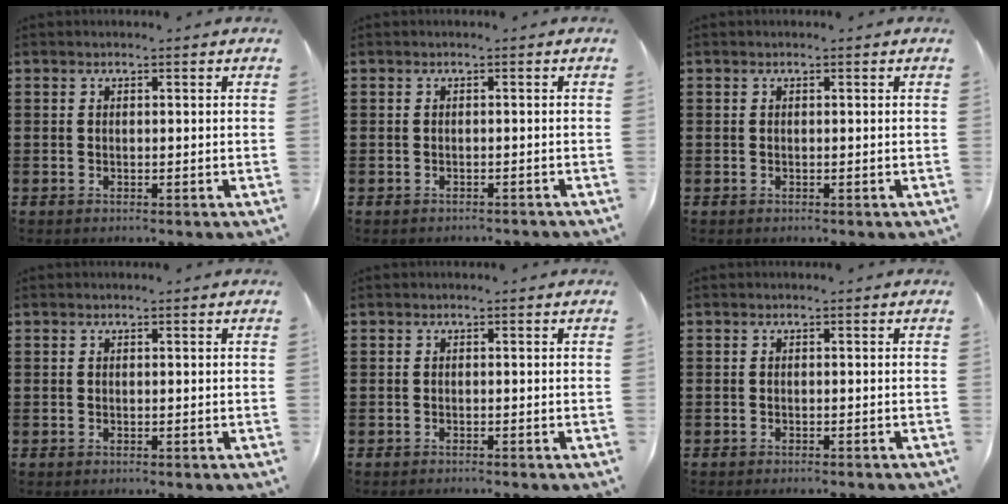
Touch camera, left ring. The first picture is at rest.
{"total": 0.6, "force": [-0.6, 0.1, 0.1], "torque": [-0.004, -0.001, -0.013]}
{"total": 0.0}
{"total": 0.0}
{"total": 0.5, "force": [-0.5, -0.1, 0.1], "torque": [-0.004, -0.003, -0.010]}
{"total": 0.7, "force": [-0.6, -0.1, 0.2], "torque": [-0.004, -0.002, -0.012]}